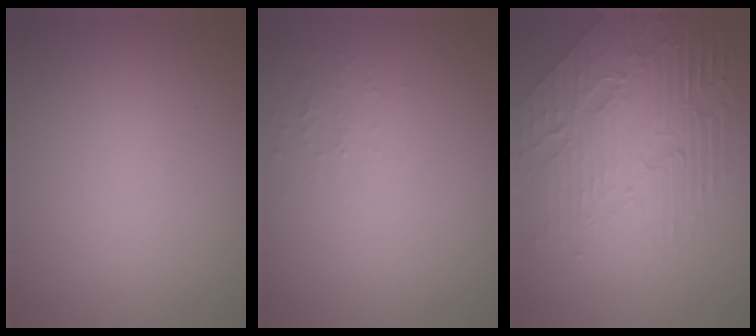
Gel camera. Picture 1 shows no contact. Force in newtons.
{"total": 0.8, "press": 0.8, "slide": 0.3}
{"total": 8.4, "press": 5.6, "slide": 6.3}